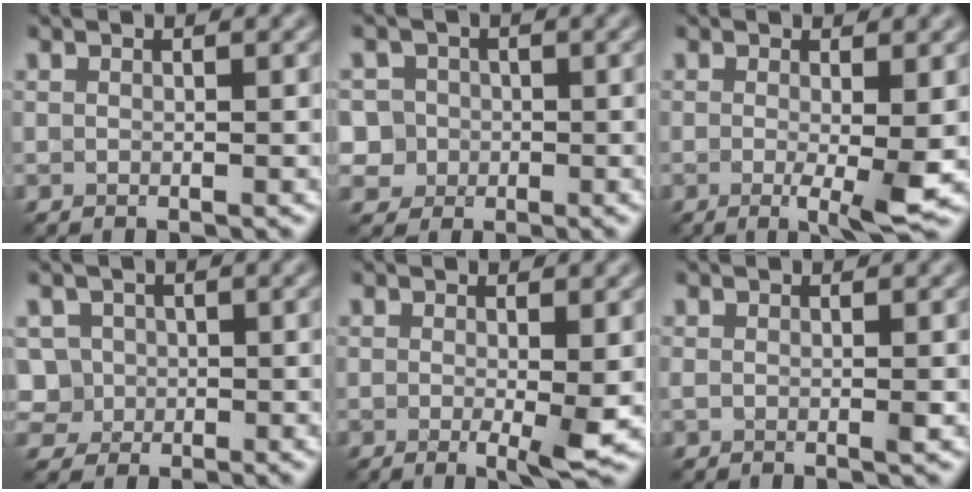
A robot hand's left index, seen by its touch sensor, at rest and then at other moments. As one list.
[{"total": 4.3, "force": [-0.1, 4.2, 0.7], "torque": [-0.006, 0.026, -0.014]}, {"total": 3.7, "force": [-0.5, 0.5, 3.6], "torque": [-0.054, -0.012, -0.005]}, {"total": 2.8, "force": [0.0, 2.8, 0.3], "torque": [-0.003, 0.014, 0.003]}, {"total": 2.7, "force": [-0.3, 0.2, 2.7], "torque": [-0.039, -0.012, -0.002]}, {"total": 0.7, "force": [-0.1, 0.1, 0.6], "torque": [-0.011, -0.002, -0.003]}]